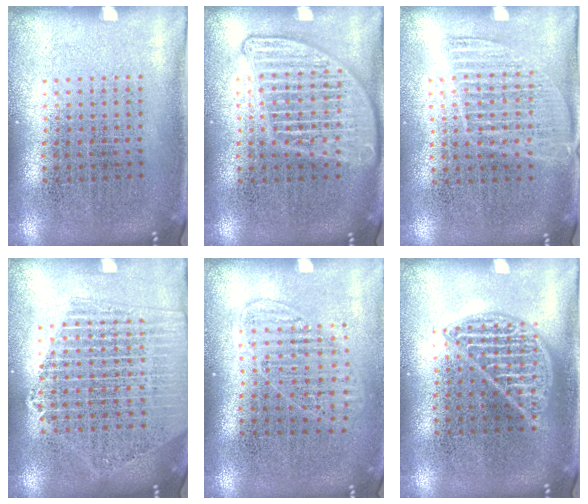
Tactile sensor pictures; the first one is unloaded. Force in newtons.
{"total": 3.0, "press": 3.0, "slide": 0.3}
{"total": 1.3, "press": 1.2, "slide": 0.6}
{"total": 2.1, "press": 1.9, "slide": 0.9}
{"total": 1.2, "press": 1.1, "slide": 0.5}
{"total": 2.2, "press": 2.2, "slide": 0.3}